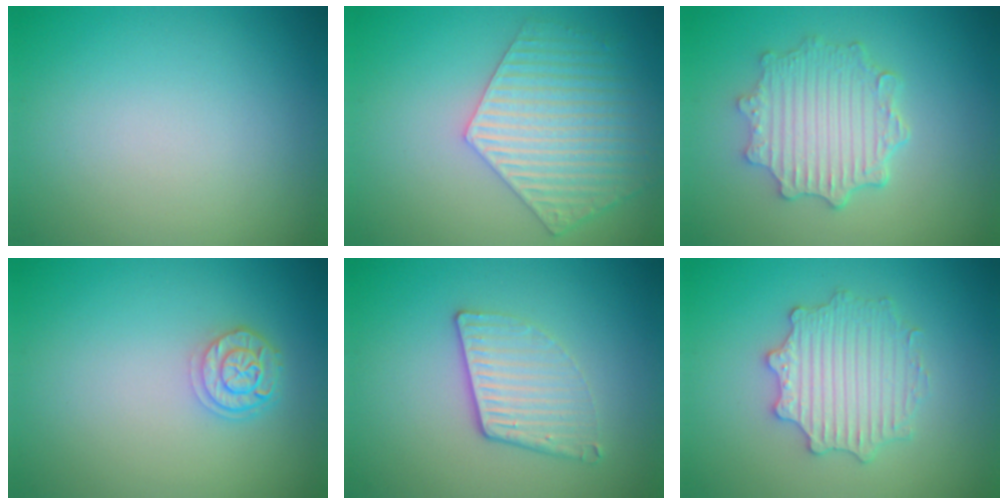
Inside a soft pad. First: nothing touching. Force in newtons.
{"total": 5.7, "press": 4.6, "slide": 3.4}
{"total": 4.8, "press": 3.9, "slide": 2.8}
{"total": 2.5, "press": 2.1, "slide": 1.4}
{"total": 3.3, "press": 2.6, "slide": 1.9}
{"total": 3.6, "press": 3.5, "slide": 0.8}